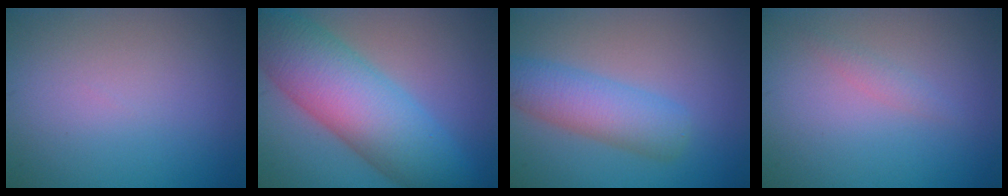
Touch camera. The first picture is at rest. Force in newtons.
{"total": 10.5, "press": 10.5, "slide": 0.3}
{"total": 4.9, "press": 4.9, "slide": 0.1}
{"total": 1.0, "press": 1.0, "slide": 0.0}